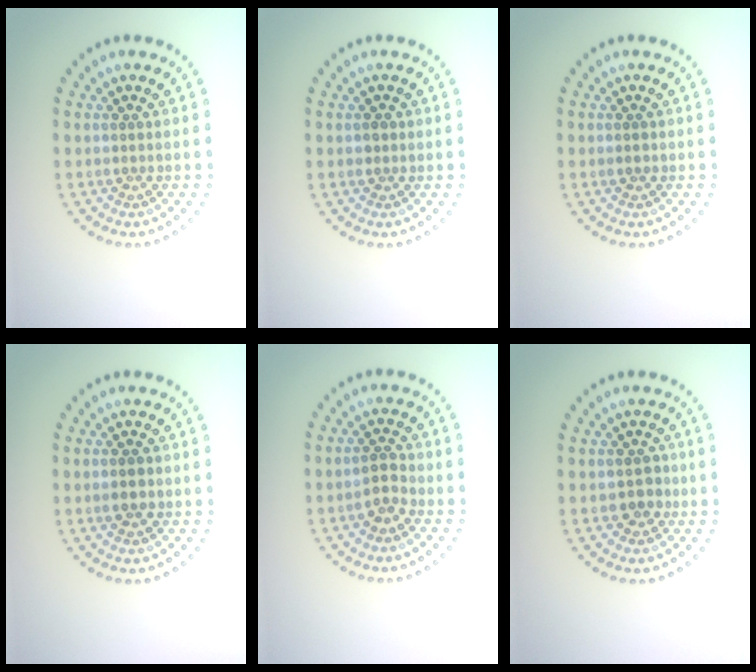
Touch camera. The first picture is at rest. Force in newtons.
{"total": 0.8, "press": 0.7, "slide": 0.3}
{"total": 0.7, "press": 0.7, "slide": 0.1}
{"total": 1.2, "press": 1.2, "slide": 0.1}
{"total": 2.0, "press": 1.9, "slide": 0.7}
{"total": 1.8, "press": 1.7, "slide": 0.7}